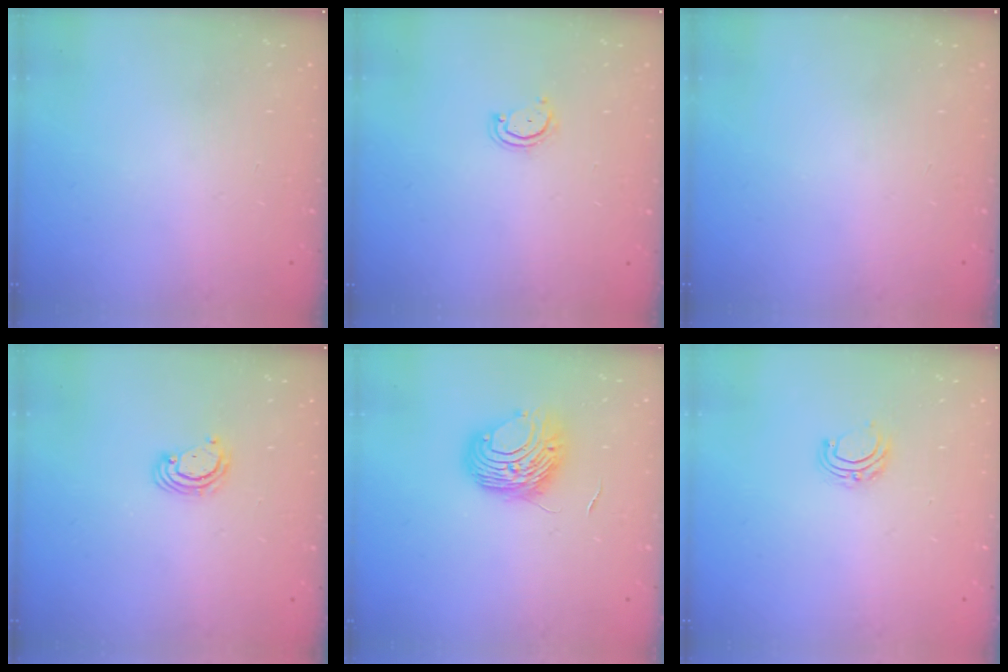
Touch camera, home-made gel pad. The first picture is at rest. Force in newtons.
{"total": 3.1, "press": 3.1, "slide": 0.2}
{"total": 0.0}
{"total": 2.8, "press": 2.8, "slide": 0.3}
{"total": 8.5, "press": 8.5, "slide": 0.2}
{"total": 5.9, "press": 5.9, "slide": 0.4}